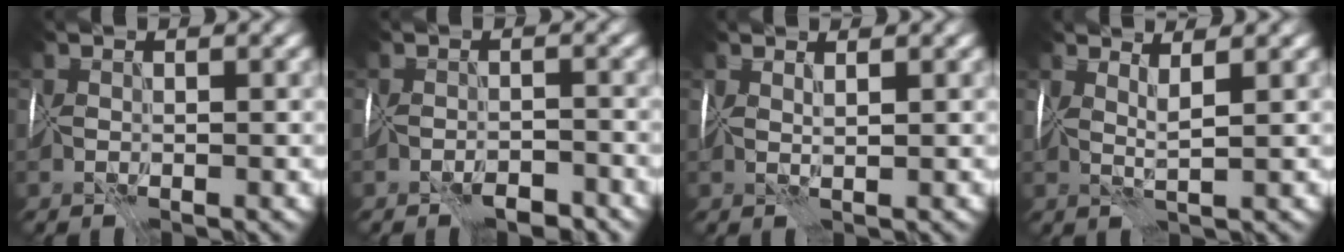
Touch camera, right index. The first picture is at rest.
{"total": 2.0, "force": [-1.8, 0.2, 0.8], "torque": [-0.001, 0.007, -0.025]}
{"total": 1.8, "force": [1.5, -0.9, -0.3], "torque": [0.006, 0.007, 0.035]}
{"total": 2.3, "force": [1.9, -1.2, 0.3], "torque": [-0.005, 0.003, 0.040]}